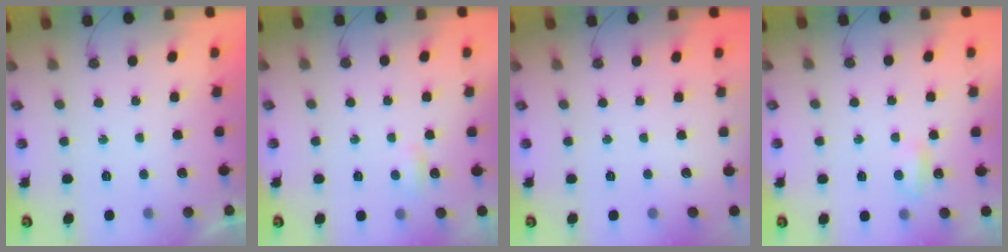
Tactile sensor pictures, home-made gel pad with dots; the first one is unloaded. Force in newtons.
{"total": 3.0, "press": 3.0, "slide": 0.6}
{"total": 0.0}
{"total": 4.0, "press": 4.0, "slide": 0.7}